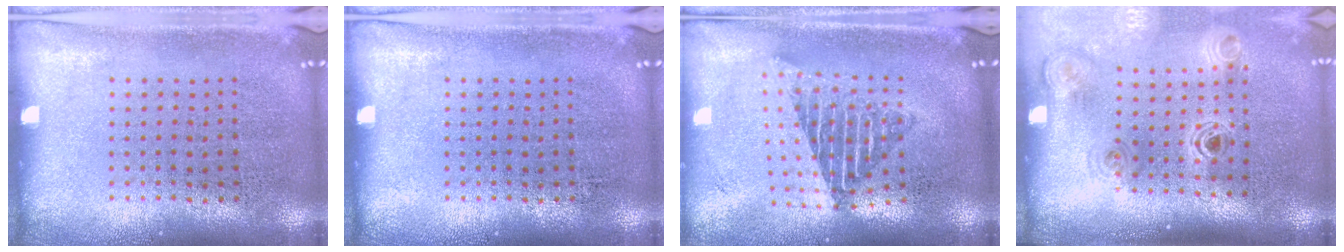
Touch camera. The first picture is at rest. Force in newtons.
{"total": 0.0}
{"total": 1.9, "press": 1.5, "slide": 1.1}
{"total": 1.2, "press": 1.2, "slide": 0.3}